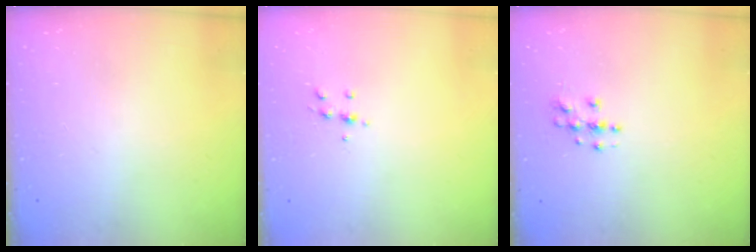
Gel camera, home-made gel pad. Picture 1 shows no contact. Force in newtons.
{"total": 5.4, "press": 5.4, "slide": 0.5}
{"total": 3.8, "press": 3.8, "slide": 0.3}